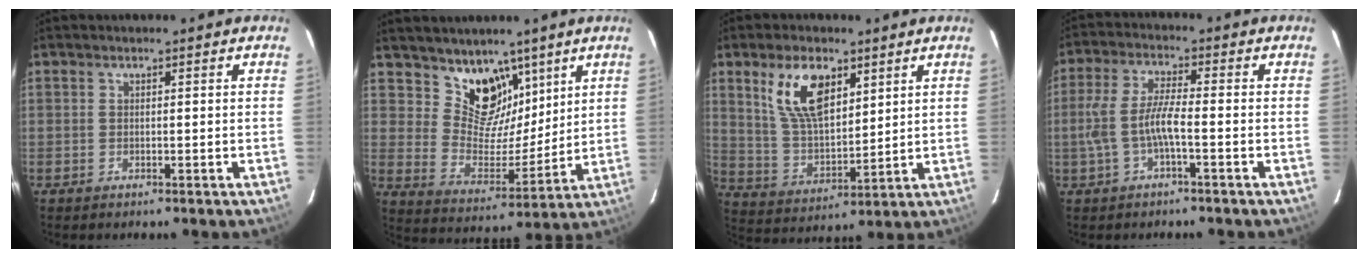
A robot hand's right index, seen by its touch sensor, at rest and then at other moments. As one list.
[{"total": 11.6, "force": [7.9, 7.4, 4.1], "torque": [-0.067, -0.013, 0.149]}, {"total": 12.3, "force": [6.1, 6.1, 8.8], "torque": [-0.168, 0.012, 0.128]}, {"total": 6.4, "force": [-2.0, 1.0, 6.0], "torque": [-0.130, 0.007, -0.034]}]